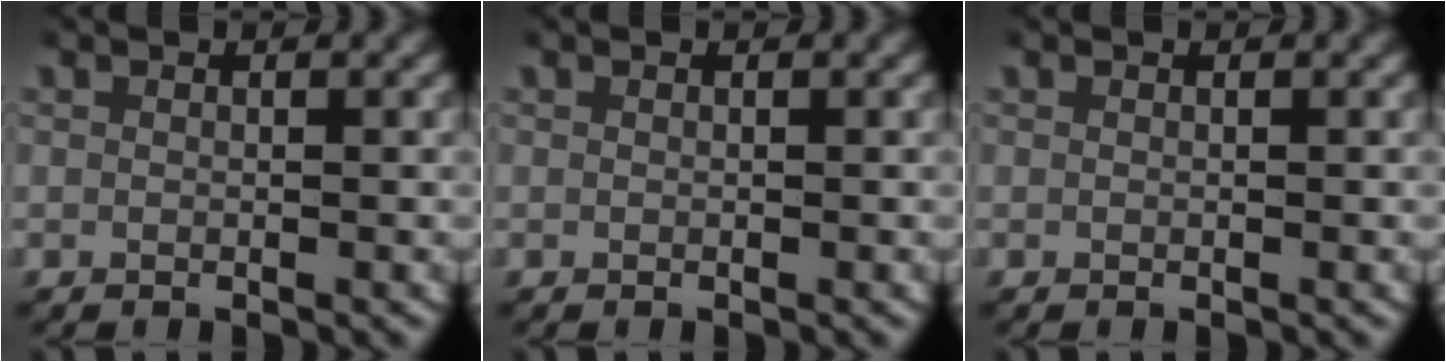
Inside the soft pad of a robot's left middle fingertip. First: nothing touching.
{"total": 0.0}
{"total": 0.0}